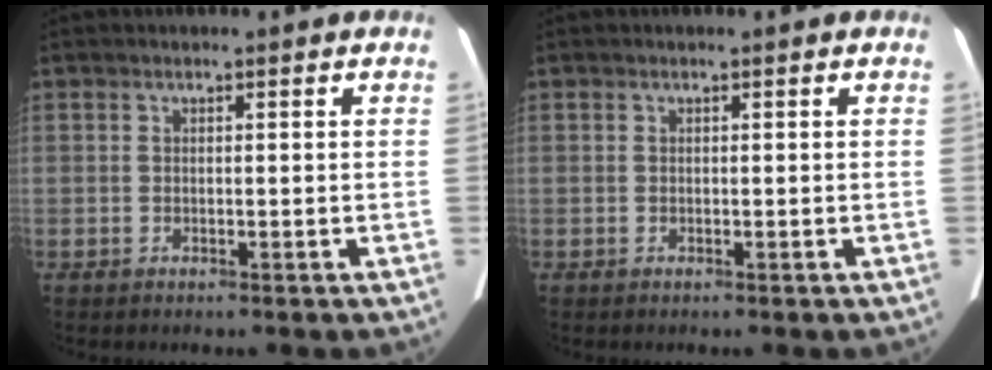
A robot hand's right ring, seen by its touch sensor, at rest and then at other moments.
{"total": 0.0}